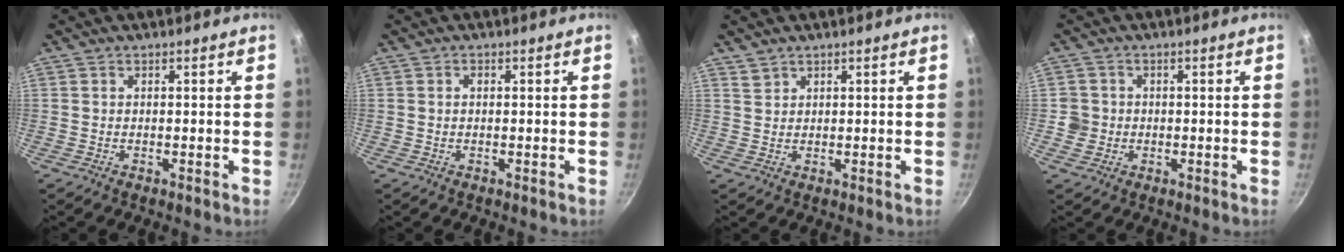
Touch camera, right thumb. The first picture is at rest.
{"total": 0.5, "force": [0.0, 0.4, 0.4], "torque": [-0.003, 0.002, -0.001]}
{"total": 1.5, "force": [1.3, 0.7, 0.1], "torque": [0.010, -0.006, 0.022]}
{"total": 3.0, "force": [-0.3, 2.9, 0.4], "torque": [0.012, 0.007, -0.006]}